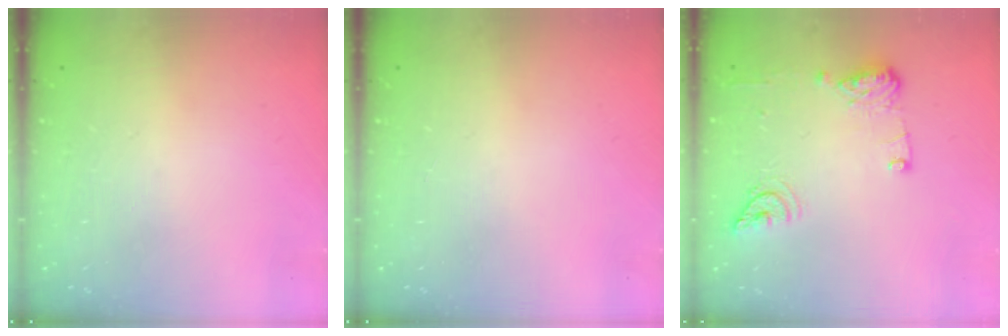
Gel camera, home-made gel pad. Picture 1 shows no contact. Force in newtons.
{"total": 0.0}
{"total": 13.7, "press": 12.7, "slide": 5.1}